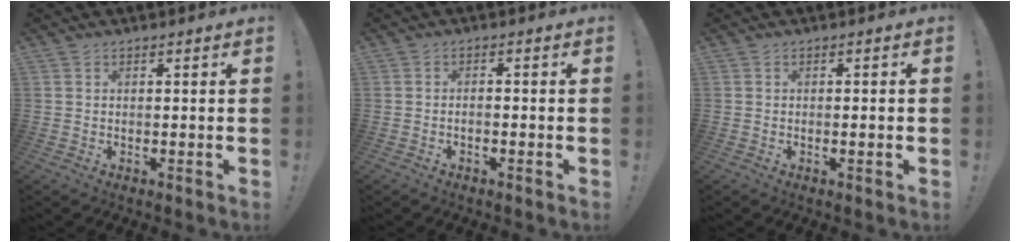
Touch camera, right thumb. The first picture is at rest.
{"total": 1.5, "force": [-1.1, 0.0, 1.0], "torque": [-0.017, 0.000, -0.020]}
{"total": 2.1, "force": [-0.3, 0.0, 2.0], "torque": [-0.027, -0.002, -0.007]}